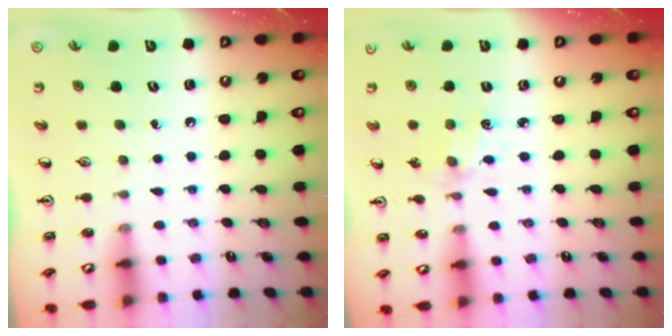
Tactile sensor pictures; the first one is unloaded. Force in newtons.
{"total": 2.5, "press": 2.4, "slide": 0.3}